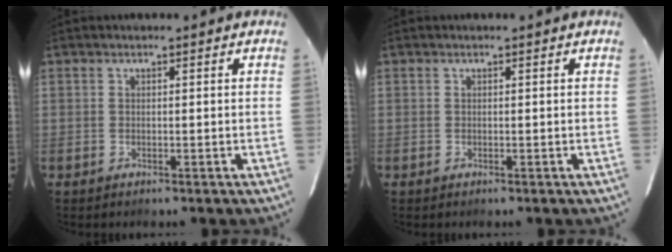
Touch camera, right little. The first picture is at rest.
{"total": 0.0}